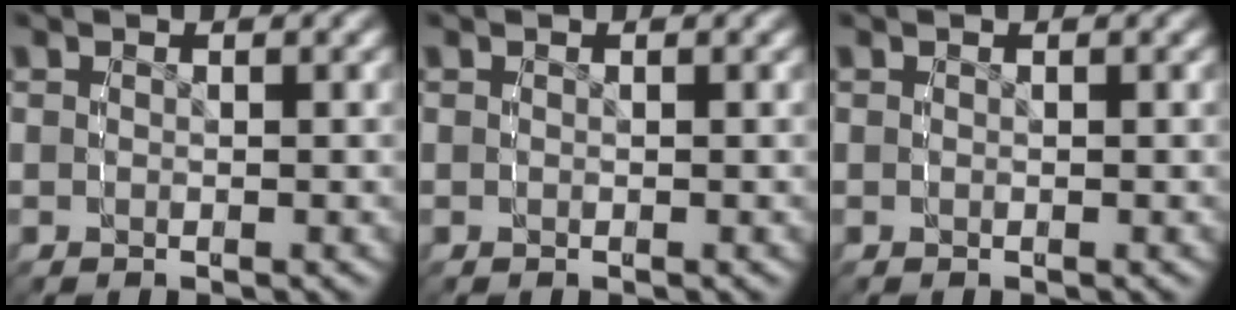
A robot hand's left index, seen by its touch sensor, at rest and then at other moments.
{"total": 0.0}
{"total": 0.0}